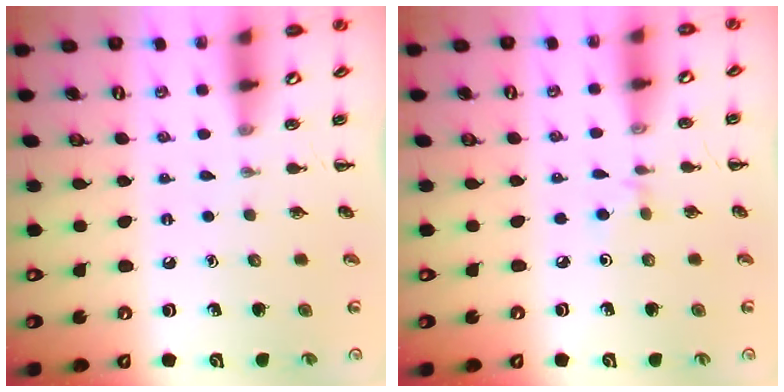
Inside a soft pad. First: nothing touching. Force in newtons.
{"total": 2.6, "press": 2.5, "slide": 0.9}